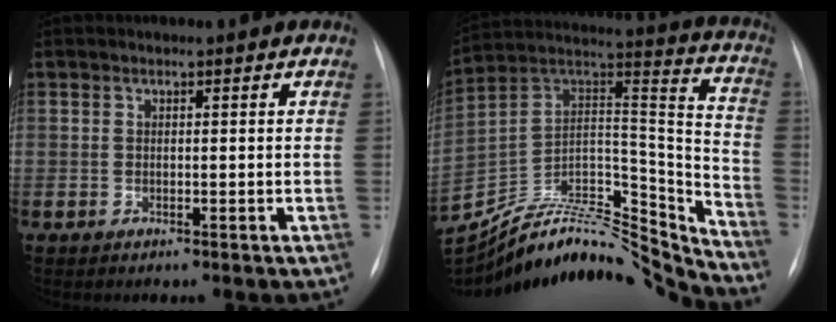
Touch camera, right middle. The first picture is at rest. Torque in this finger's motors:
{"motor_torque": [-0.35, -1.06, -0.04, 0.00]}